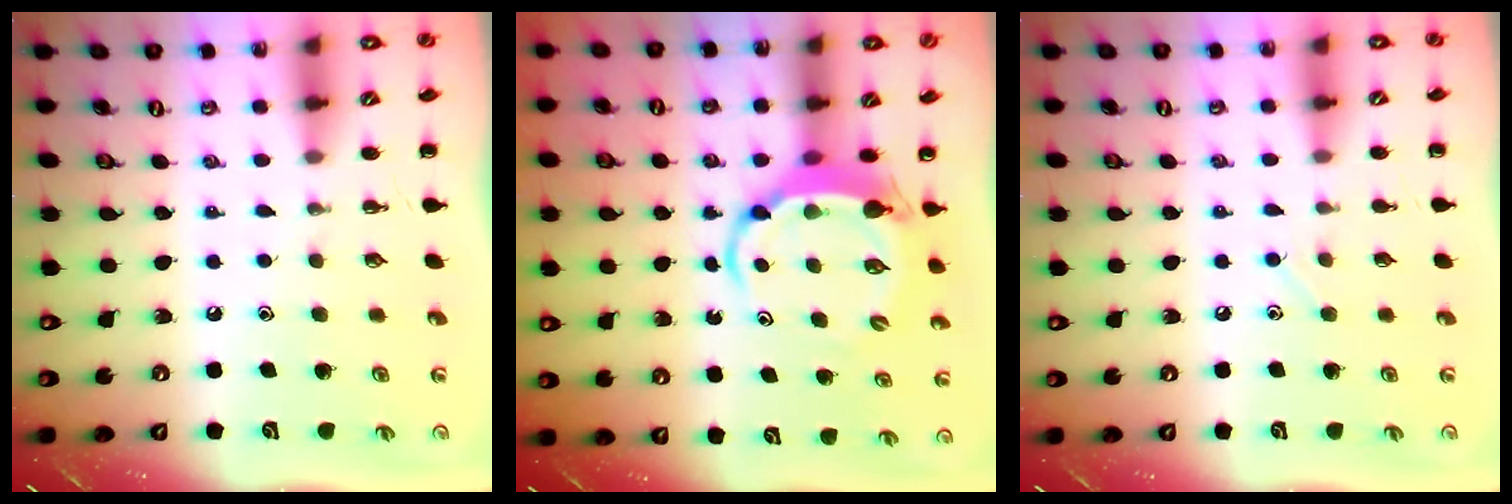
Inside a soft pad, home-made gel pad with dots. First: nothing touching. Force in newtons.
{"total": 6.7, "press": 6.6, "slide": 1.3}
{"total": 4.0, "press": 3.8, "slide": 1.2}